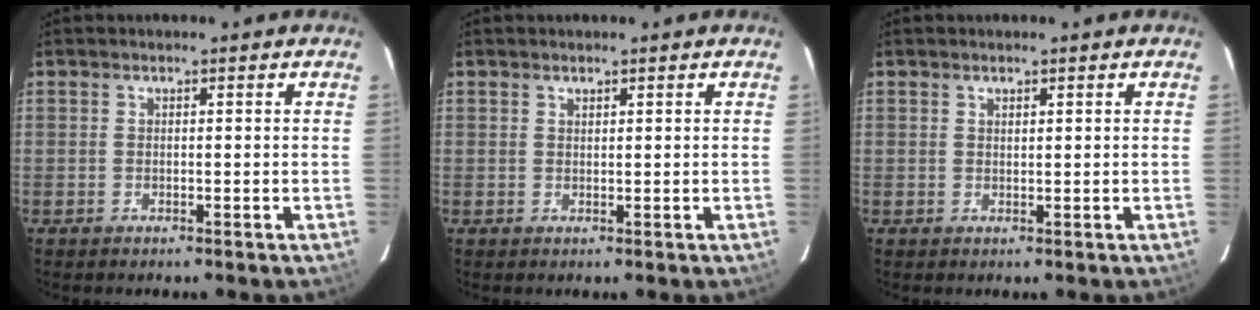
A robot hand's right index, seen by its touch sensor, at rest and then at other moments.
{"total": 0.6, "force": [0.6, 0.2, 0.1], "torque": [-0.002, 0.001, 0.011]}
{"total": 0.7, "force": [0.6, 0.2, 0.3], "torque": [-0.005, 0.001, 0.012]}